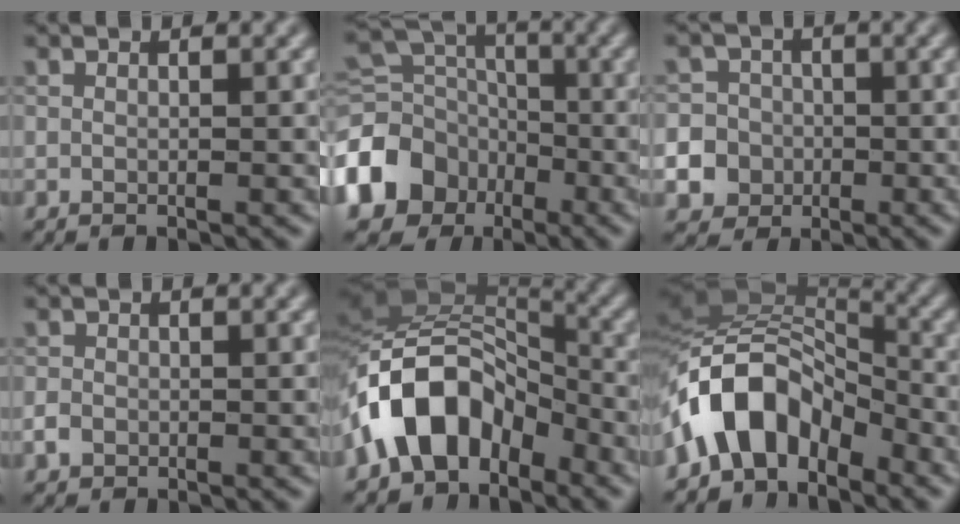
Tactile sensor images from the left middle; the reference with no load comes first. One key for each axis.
{"total": 10.5, "fx": -5.4, "fy": 8.2, "fz": 3.9, "tx": -0.109, "ty": -0.014, "tz": -0.108}
{"total": 13.7, "fx": -4.9, "fy": 12.5, "fz": 2.8, "tx": -0.087, "ty": -0.027, "tz": -0.116}
{"total": 1.3, "fx": -0.5, "fy": 1.0, "fz": 0.5, "tx": -0.005, "ty": 0.000, "tz": -0.013}
{"total": 10.2, "fx": -4.5, "fy": 6.3, "fz": 6.6, "tx": -0.110, "ty": 0.022, "tz": -0.095}
{"total": 9.4, "fx": -4.4, "fy": 5.5, "fz": 6.1, "tx": -0.100, "ty": 0.019, "tz": -0.092}